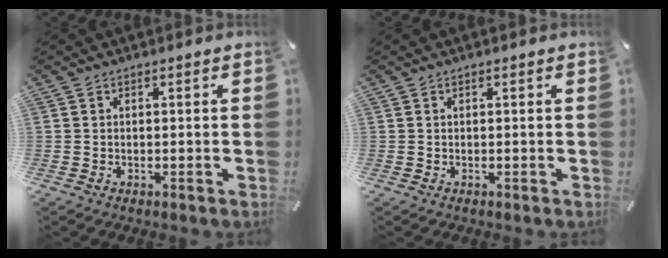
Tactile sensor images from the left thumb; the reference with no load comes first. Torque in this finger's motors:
{"motor_torque": [-0.23, -0.28, -0.39, 0.10, 0.00]}